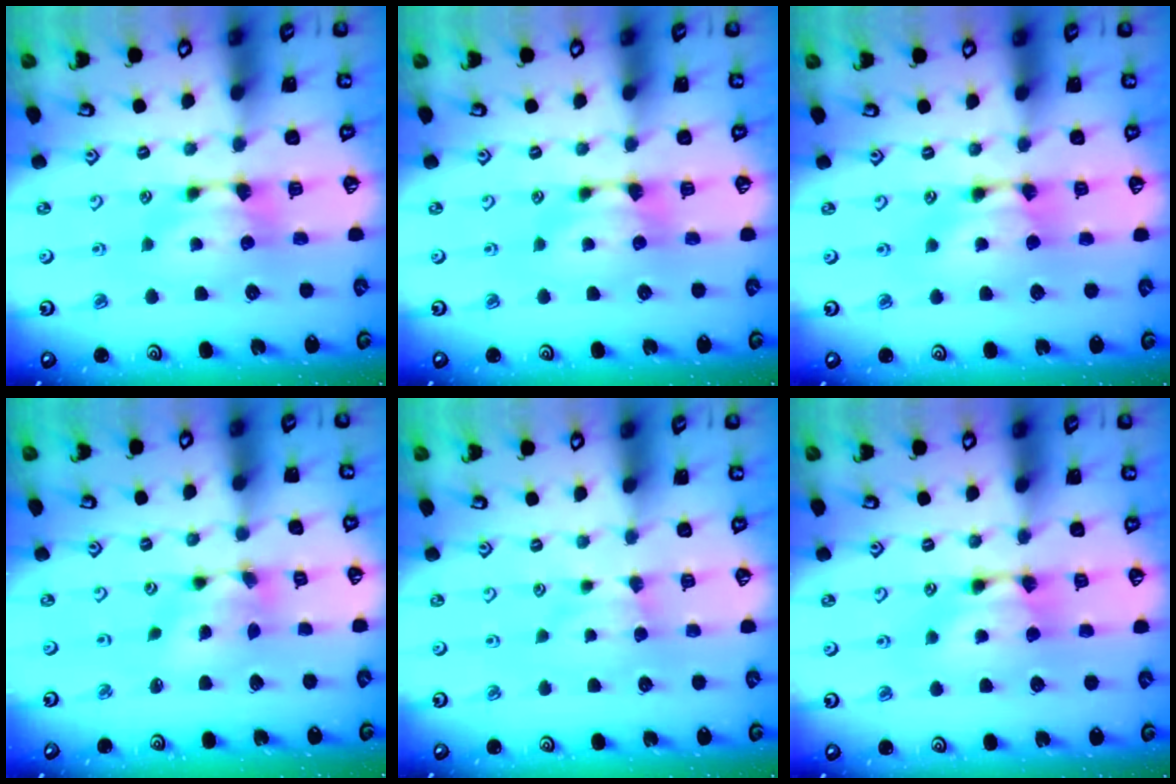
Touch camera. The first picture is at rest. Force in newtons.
{"total": 0.0}
{"total": 1.5, "press": 1.5, "slide": 0.1}
{"total": 3.4, "press": 2.9, "slide": 1.8}
{"total": 1.8, "press": 1.8, "slide": 0.4}
{"total": 1.6, "press": 1.5, "slide": 0.1}